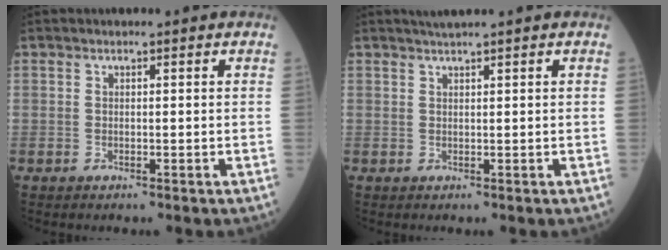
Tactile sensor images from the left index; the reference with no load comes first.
{"total": 1.7, "force": [1.5, -0.4, 0.8], "torque": [-0.010, 0.005, 0.030]}